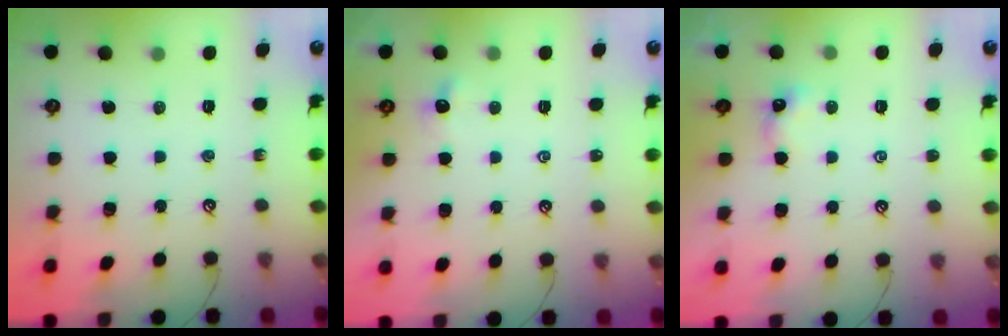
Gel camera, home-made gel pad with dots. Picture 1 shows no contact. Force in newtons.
{"total": 0.0}
{"total": 1.8, "press": 1.7, "slide": 0.5}